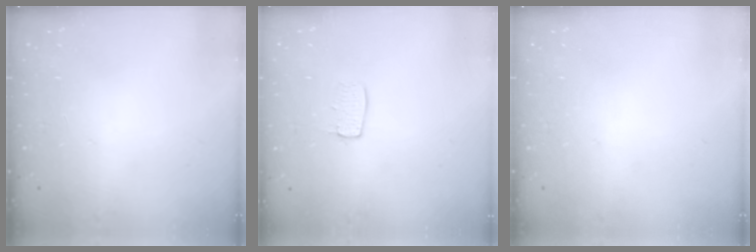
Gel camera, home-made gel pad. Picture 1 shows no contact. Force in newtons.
{"total": 5.2, "press": 5.2, "slide": 0.3}
{"total": 0.0}